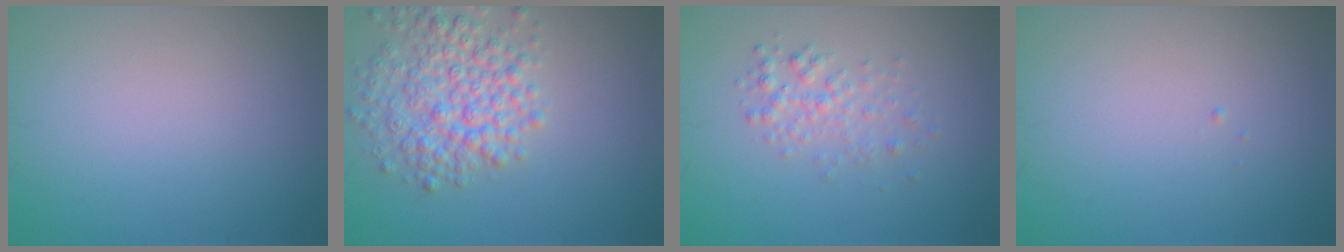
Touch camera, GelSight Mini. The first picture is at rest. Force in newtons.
{"total": 5.7, "press": 5.7, "slide": 0.3}
{"total": 2.0, "press": 2.0, "slide": 0.1}
{"total": 0.0}